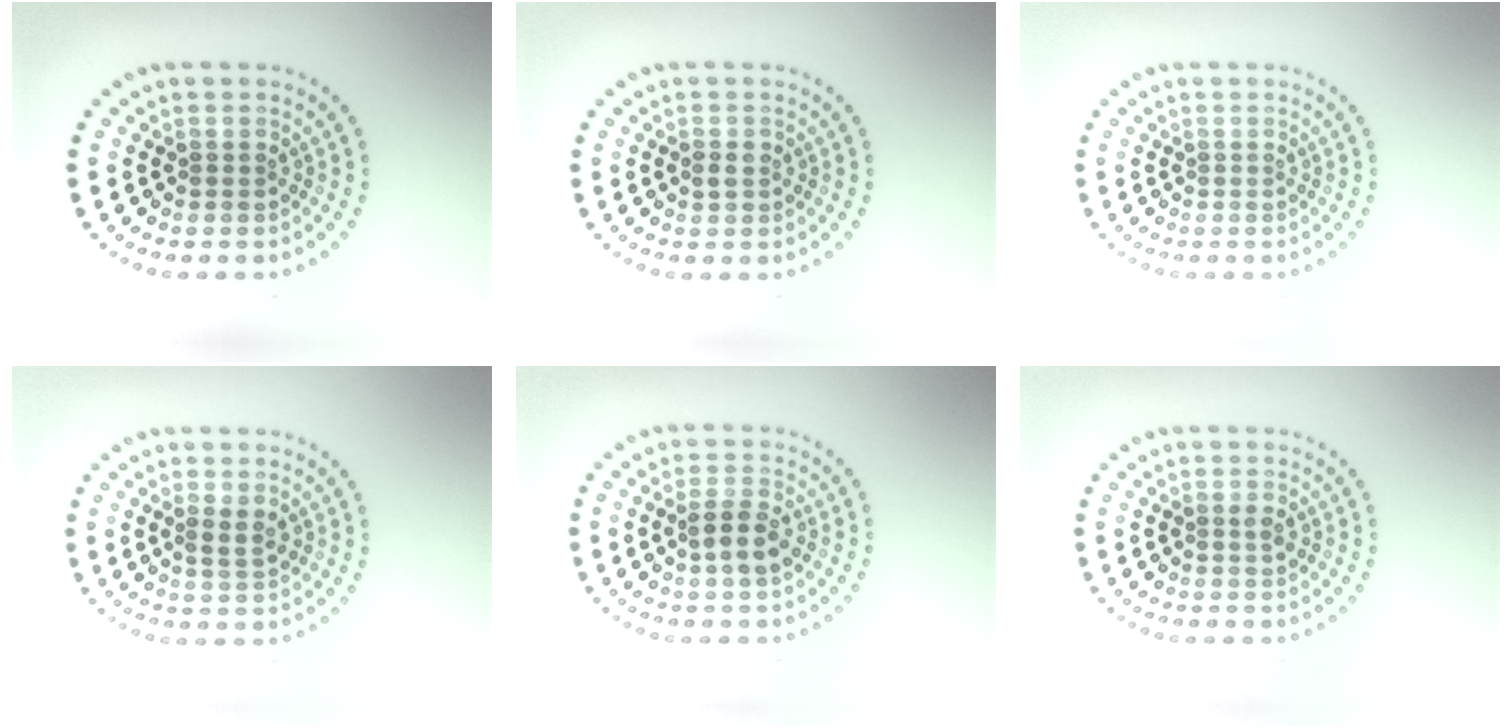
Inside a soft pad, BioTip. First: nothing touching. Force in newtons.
{"total": 1.1, "press": 1.1, "slide": 0.1}
{"total": 0.0}
{"total": 1.1, "press": 0.9, "slide": 0.5}
{"total": 2.6, "press": 2.5, "slide": 0.8}
{"total": 0.9, "press": 0.9, "slide": 0.0}